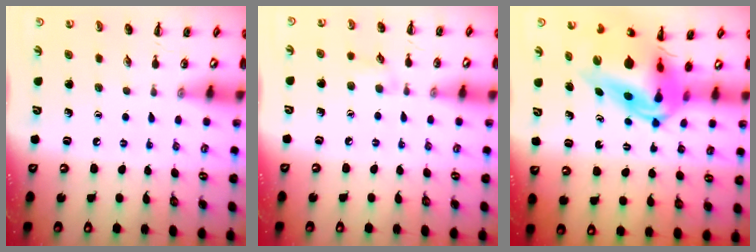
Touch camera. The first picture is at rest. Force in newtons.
{"total": 5.8, "press": 5.4, "slide": 2.1}
{"total": 13.6, "press": 12.9, "slide": 4.4}